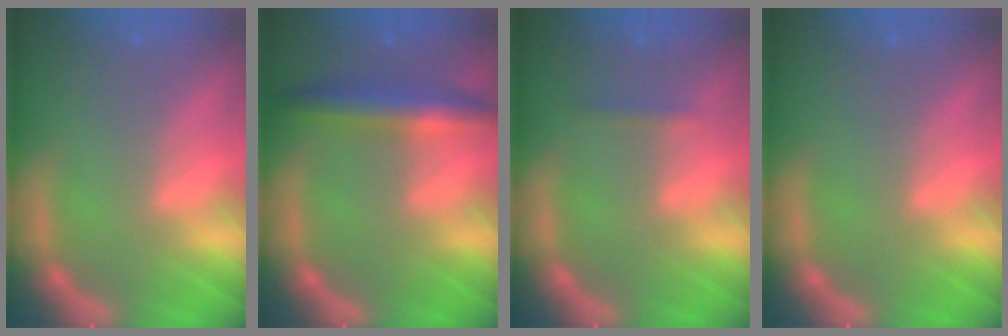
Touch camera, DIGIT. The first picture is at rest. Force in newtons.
{"total": 5.0}
{"total": 0.9}
{"total": 0.0}